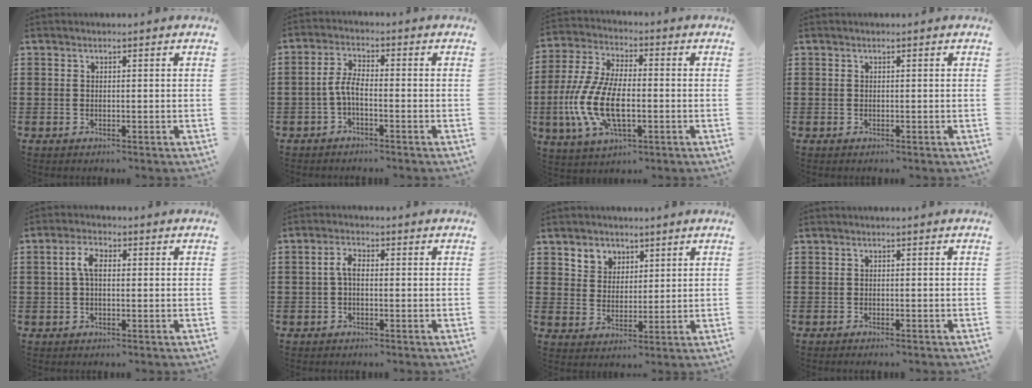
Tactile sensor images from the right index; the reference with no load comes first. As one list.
[{"total": 3.8, "force": [-1.4, 1.2, 3.3], "torque": [-0.081, -0.001, -0.034]}, {"total": 11.8, "force": [-2.8, 5.5, 10.1], "torque": [-0.243, -0.016, -0.057]}, {"total": 0.0}, {"total": 3.9, "force": [0.2, 1.8, 3.4], "torque": [-0.076, 0.007, -0.001]}, {"total": 2.9, "force": [-0.3, 1.3, 2.6], "torque": [-0.057, 0.003, -0.010]}, {"total": 3.9, "force": [2.4, 3.1, -0.1], "torque": [-0.019, 0.007, 0.043]}, {"total": 0.6, "force": [-0.6, 0.0, 0.1], "torque": [-0.004, -0.001, -0.013]}]